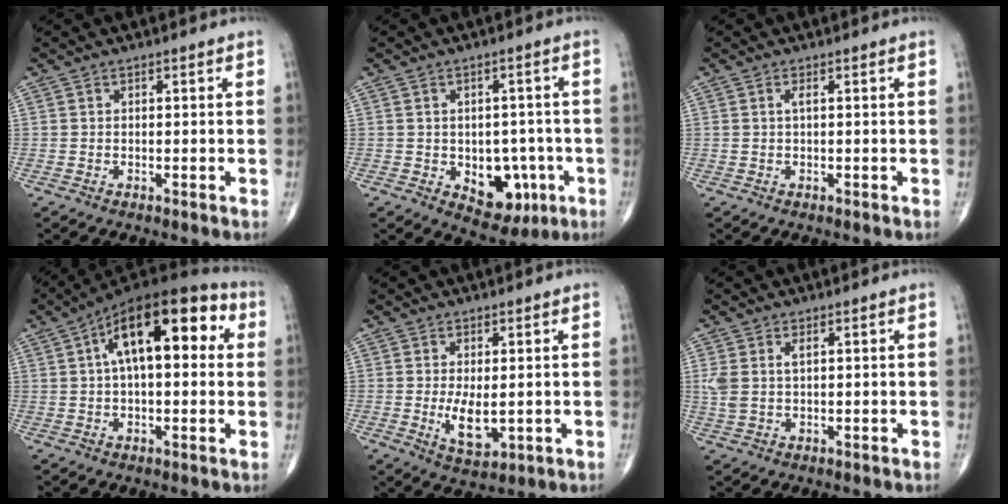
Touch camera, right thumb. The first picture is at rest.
{"total": 9.7, "force": [-2.8, 6.6, 6.6], "torque": [-0.040, 0.015, -0.024]}
{"total": 0.8, "force": [0.2, 0.1, 0.7], "torque": [-0.024, -0.001, 0.003]}
{"total": 18.7, "force": [4.7, 8.6, 16.0], "torque": [-0.228, 0.033, 0.062]}
{"total": 5.8, "force": [-0.3, 2.6, 5.2], "torque": [-0.087, -0.017, 0.006]}
{"total": 4.0, "force": [1.1, 2.0, 3.3], "torque": [-0.091, 0.009, 0.028]}